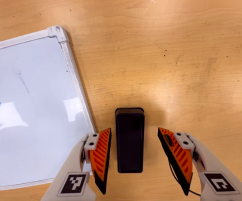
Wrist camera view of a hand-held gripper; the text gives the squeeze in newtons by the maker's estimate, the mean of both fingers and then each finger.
{"total": 0.0}